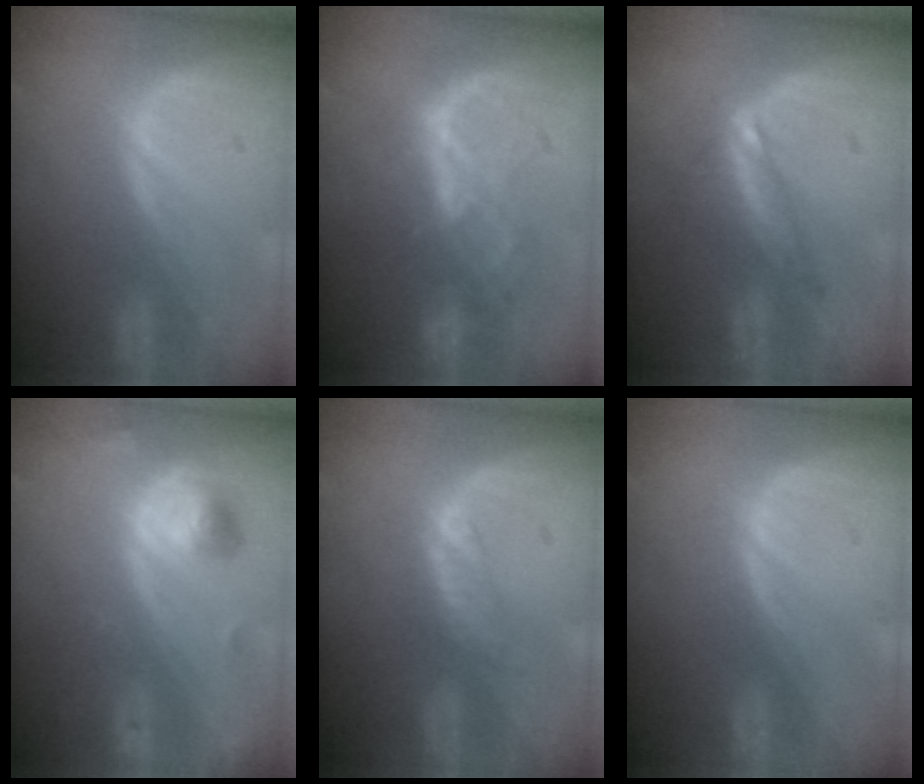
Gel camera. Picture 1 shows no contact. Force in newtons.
{"total": 6.8, "press": 6.8, "slide": 0.7}
{"total": 6.1, "press": 5.3, "slide": 3.0}
{"total": 4.8, "press": 4.6, "slide": 1.1}
{"total": 2.3, "press": 2.3, "slide": 0.2}
{"total": 0.0}